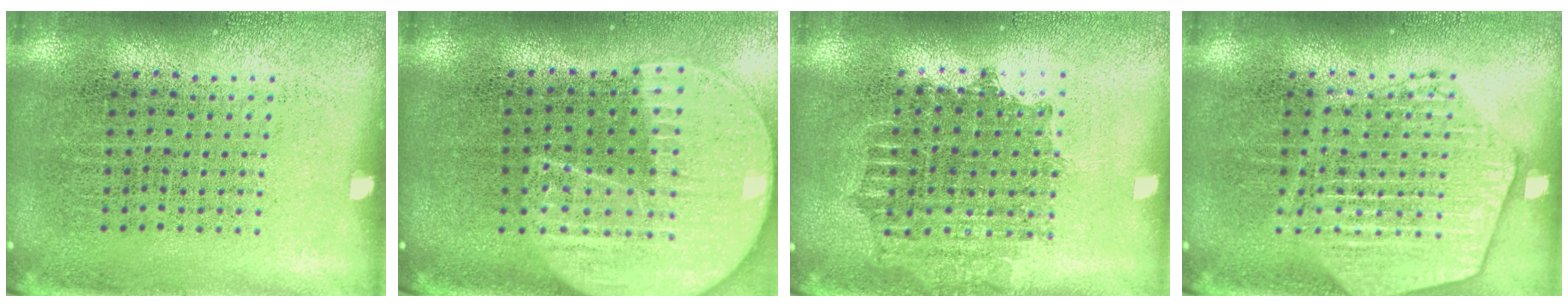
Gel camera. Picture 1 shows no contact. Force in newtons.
{"total": 2.3, "press": 2.0, "slide": 1.1}
{"total": 1.5, "press": 1.3, "slide": 0.8}
{"total": 3.1, "press": 3.1, "slide": 0.3}